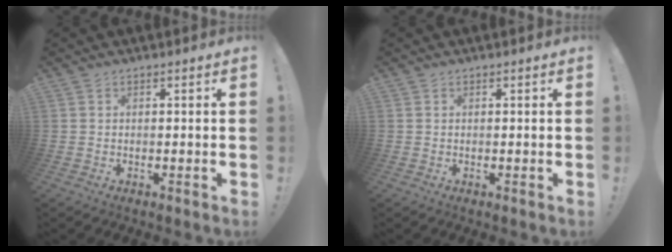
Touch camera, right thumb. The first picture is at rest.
{"total": 0.0}